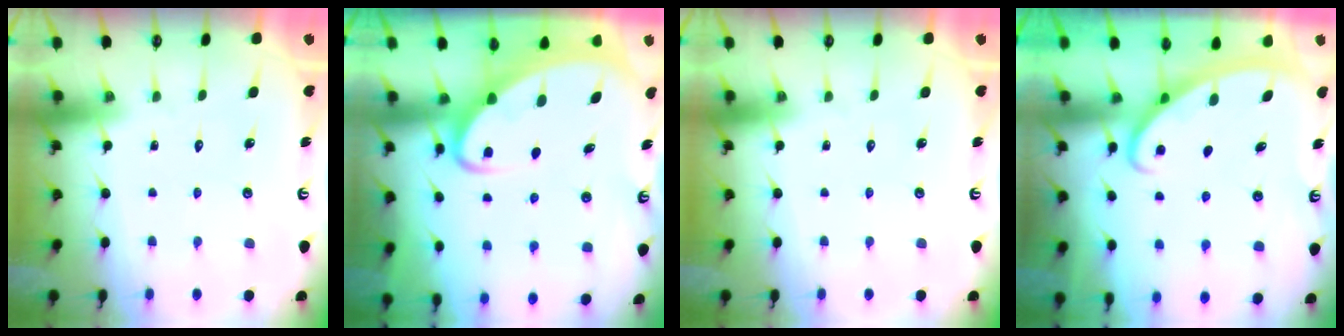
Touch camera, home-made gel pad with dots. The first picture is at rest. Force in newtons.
{"total": 5.8, "press": 5.8, "slide": 0.6}
{"total": 0.0}
{"total": 3.0, "press": 3.0, "slide": 0.4}